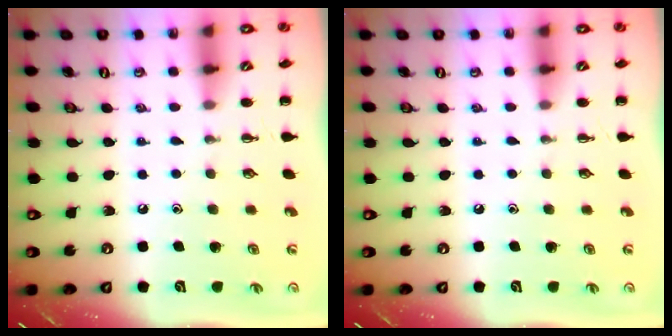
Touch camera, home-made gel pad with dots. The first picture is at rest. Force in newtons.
{"total": 0.0}